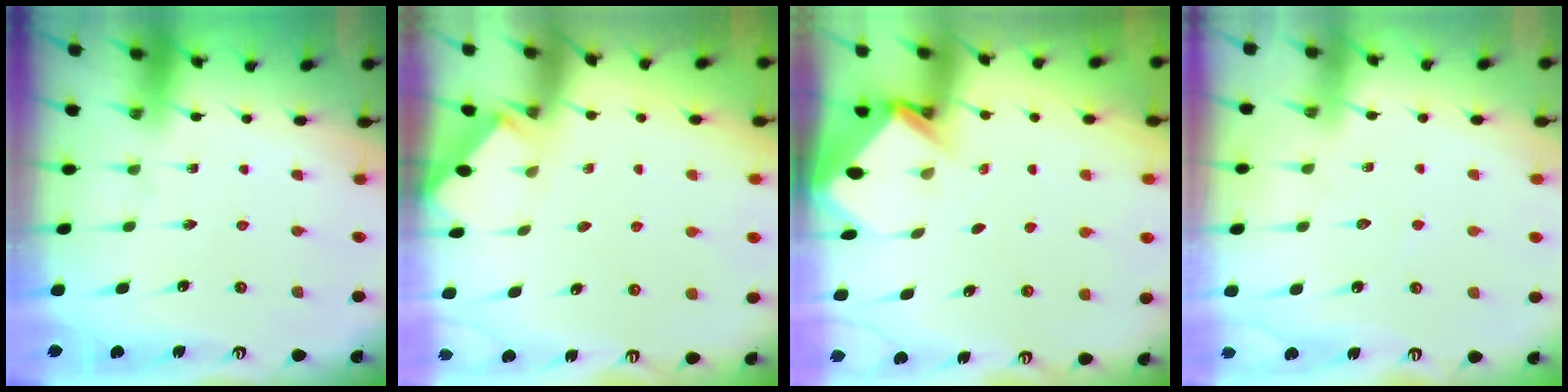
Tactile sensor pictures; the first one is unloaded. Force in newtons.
{"total": 1.7, "press": 1.7, "slide": 0.2}
{"total": 3.2, "press": 3.2, "slide": 0.2}
{"total": 2.0, "press": 2.0, "slide": 0.2}